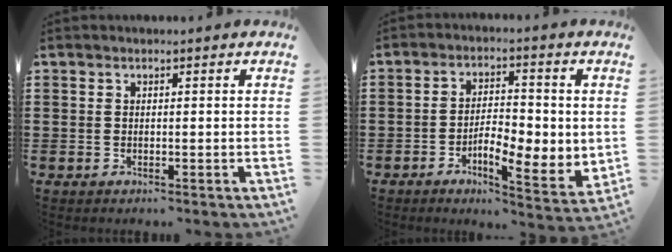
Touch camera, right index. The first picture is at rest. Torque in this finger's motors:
{"motor_torque": [1.03, -0.25, 0.72, 0.13]}